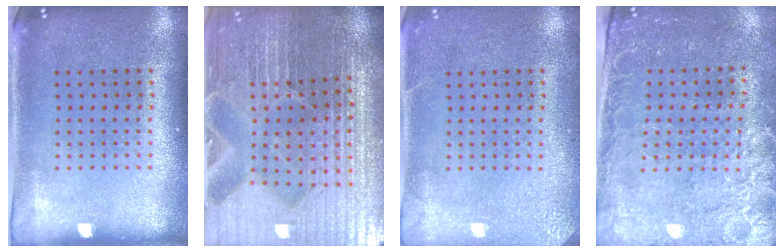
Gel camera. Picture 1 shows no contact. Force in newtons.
{"total": 5.5, "press": 5.2, "slide": 1.9}
{"total": 2.7, "press": 2.6, "slide": 0.2}
{"total": 2.8, "press": 2.6, "slide": 1.1}